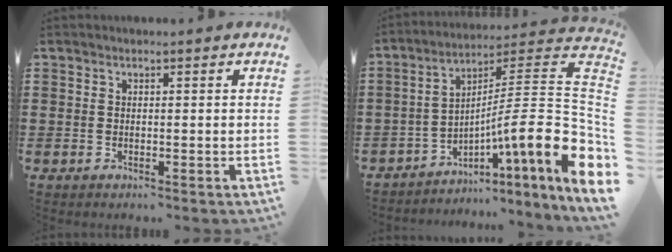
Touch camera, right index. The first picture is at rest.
{"total": 11.6, "force": [-3.9, 1.1, 10.8], "torque": [-0.160, -0.042, -0.088]}